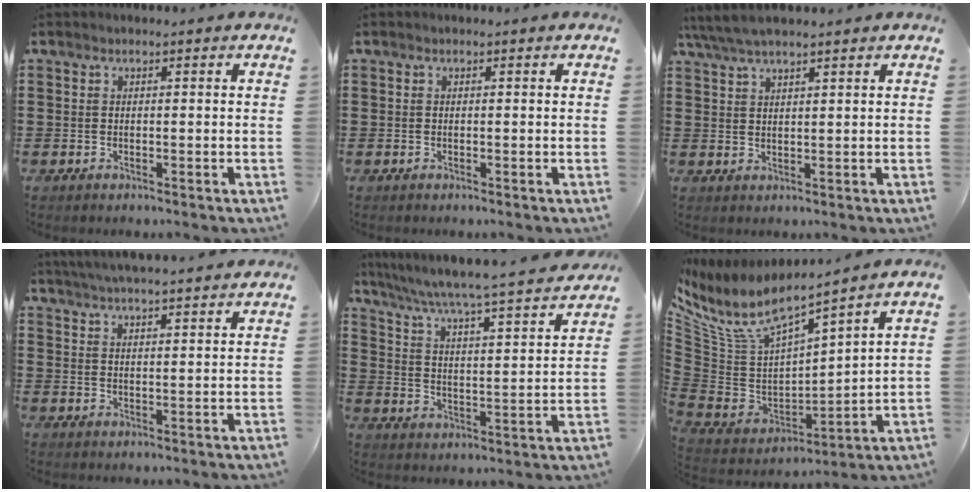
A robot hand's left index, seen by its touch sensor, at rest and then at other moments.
{"total": 0.0}
{"total": 3.8, "force": [3.2, 0.4, 2.0], "torque": [-0.046, -0.001, 0.059]}
{"total": 4.0, "force": [3.8, -0.5, 0.9], "torque": [-0.030, -0.017, 0.067]}
{"total": 4.5, "force": [4.1, -0.5, 2.0], "torque": [-0.060, -0.046, 0.055]}
{"total": 7.0, "force": [5.3, 2.0, 4.0], "torque": [-0.111, -0.046, 0.088]}